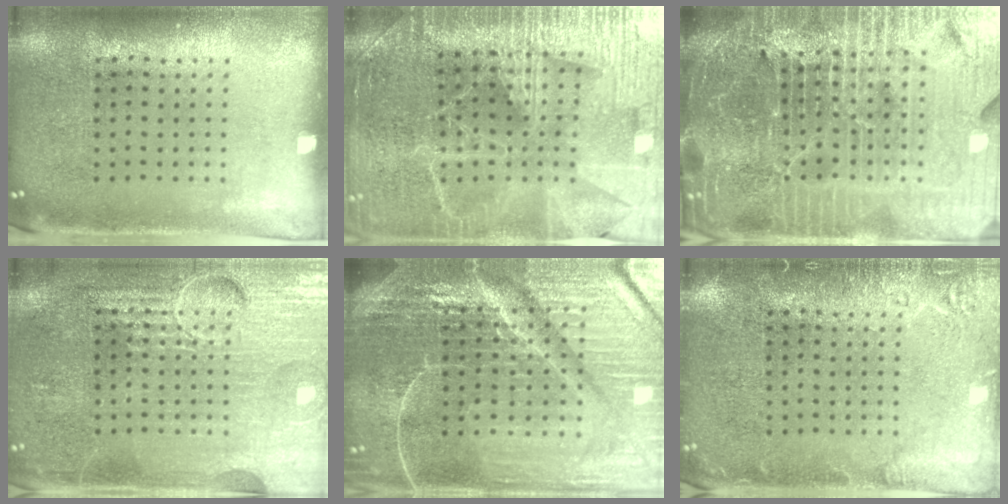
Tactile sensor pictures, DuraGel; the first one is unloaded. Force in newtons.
{"total": 4.0, "press": 3.8, "slide": 1.1}
{"total": 7.1, "press": 6.2, "slide": 3.5}
{"total": 3.9, "press": 3.9, "slide": 0.4}
{"total": 7.1, "press": 6.1, "slide": 3.5}
{"total": 2.2, "press": 2.2, "slide": 0.4}